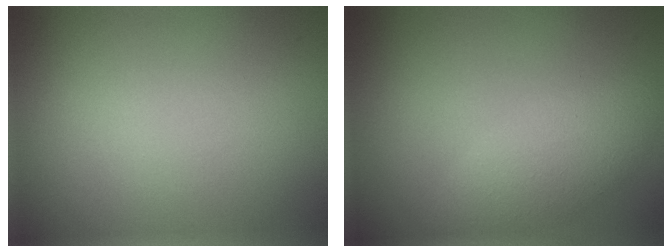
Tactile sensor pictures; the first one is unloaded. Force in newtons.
{"total": 3.7, "press": 3.7, "slide": 0.2}